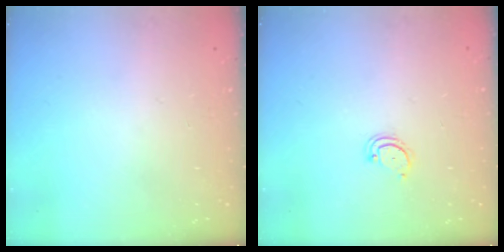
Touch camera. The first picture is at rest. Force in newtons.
{"total": 2.3, "press": 2.3, "slide": 0.2}